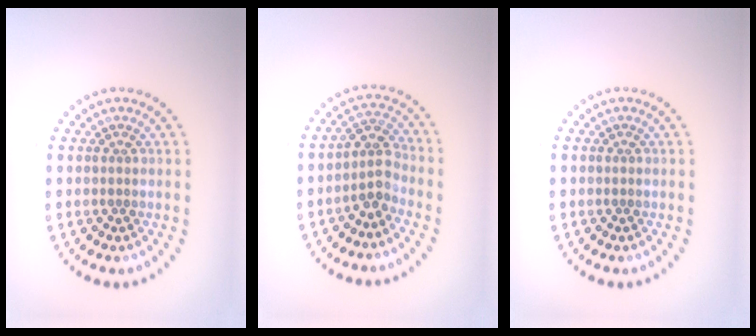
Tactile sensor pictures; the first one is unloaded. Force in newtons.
{"total": 2.5, "press": 1.9, "slide": 1.7}
{"total": 0.0}